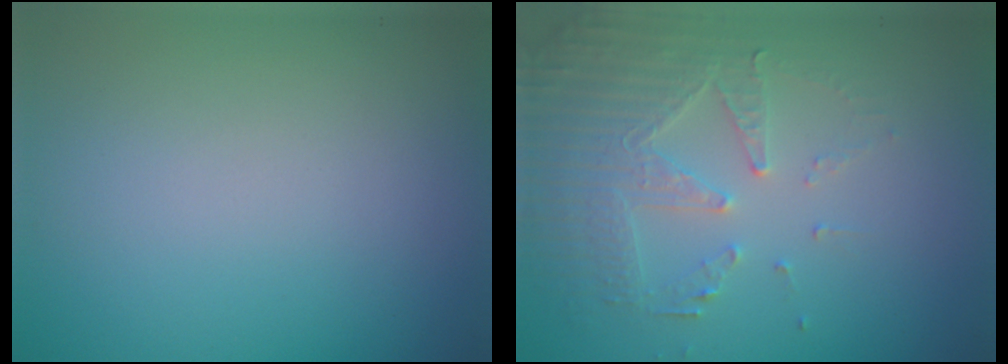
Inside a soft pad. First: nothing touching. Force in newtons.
{"total": 5.3, "press": 3.6, "slide": 4.0}